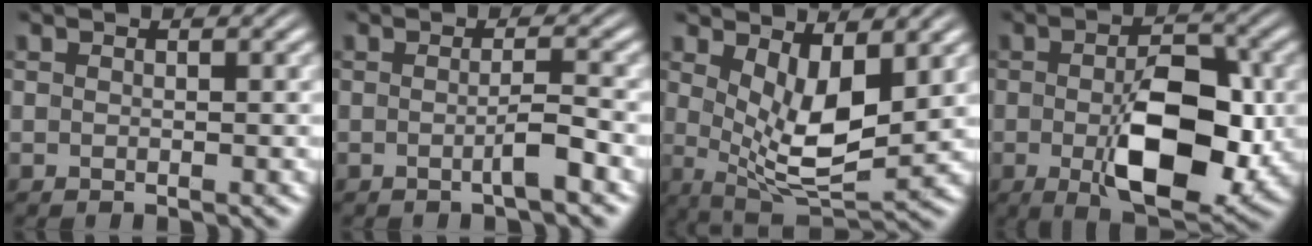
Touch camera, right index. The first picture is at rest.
{"total": 1.7, "force": [-0.9, -0.1, 1.4], "torque": [-0.012, 0.001, -0.020]}
{"total": 7.8, "force": [1.2, 3.8, 6.7], "torque": [-0.103, -0.031, 0.032]}
{"total": 9.6, "force": [-1.8, 4.4, 8.4], "torque": [-0.136, -0.027, -0.020]}